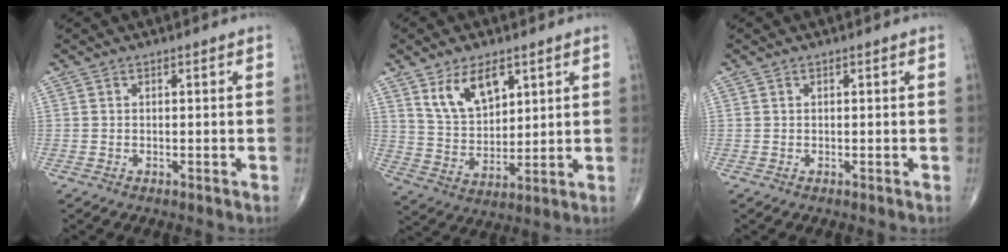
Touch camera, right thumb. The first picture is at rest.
{"total": 10.2, "force": [5.4, 5.6, 6.6], "torque": [-0.100, -0.031, 0.109]}
{"total": 0.0}